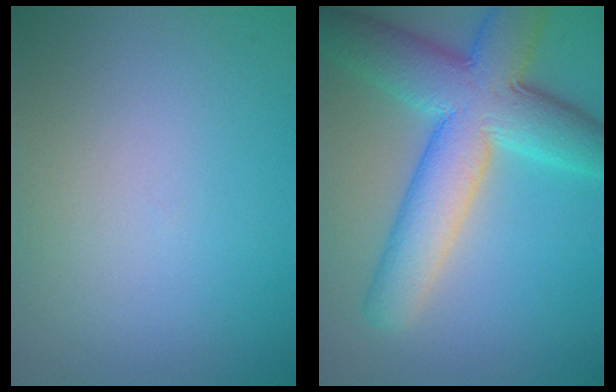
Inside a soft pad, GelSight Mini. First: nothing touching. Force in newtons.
{"total": 10.0, "press": 10.0, "slide": 0.7}